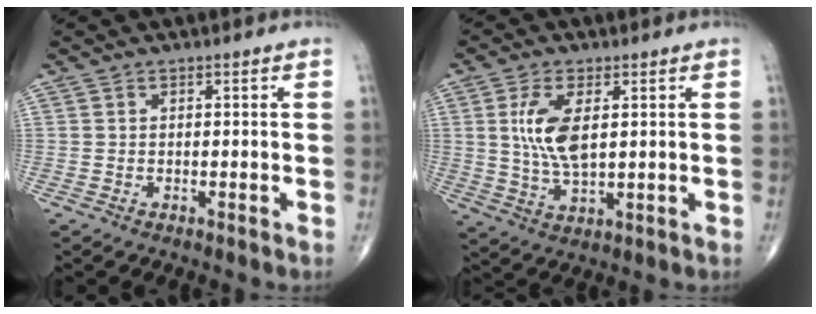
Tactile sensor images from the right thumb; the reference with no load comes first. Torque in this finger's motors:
{"motor_torque": [0.68, 2.99, 1.16, 0.21, 0.14]}